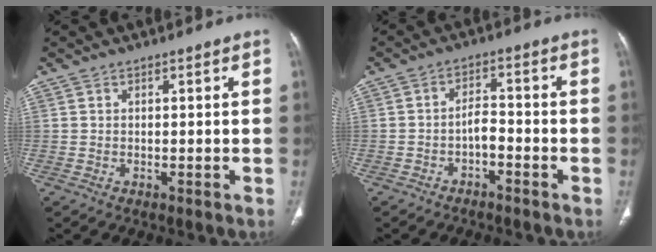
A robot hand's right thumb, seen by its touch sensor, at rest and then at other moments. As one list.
[{"total": 3.4, "force": [-2.1, 1.7, 2.0], "torque": [-0.028, 0.031, -0.037]}]